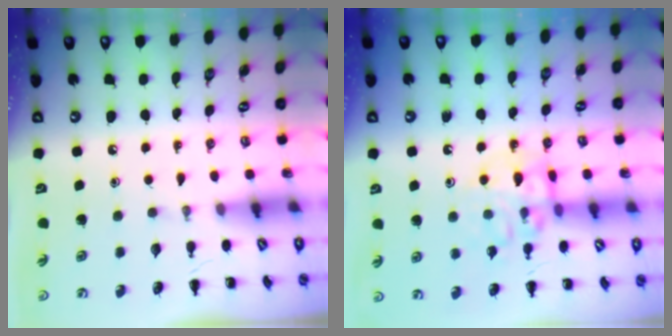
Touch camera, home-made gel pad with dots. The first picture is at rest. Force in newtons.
{"total": 12.0, "press": 11.9, "slide": 1.3}